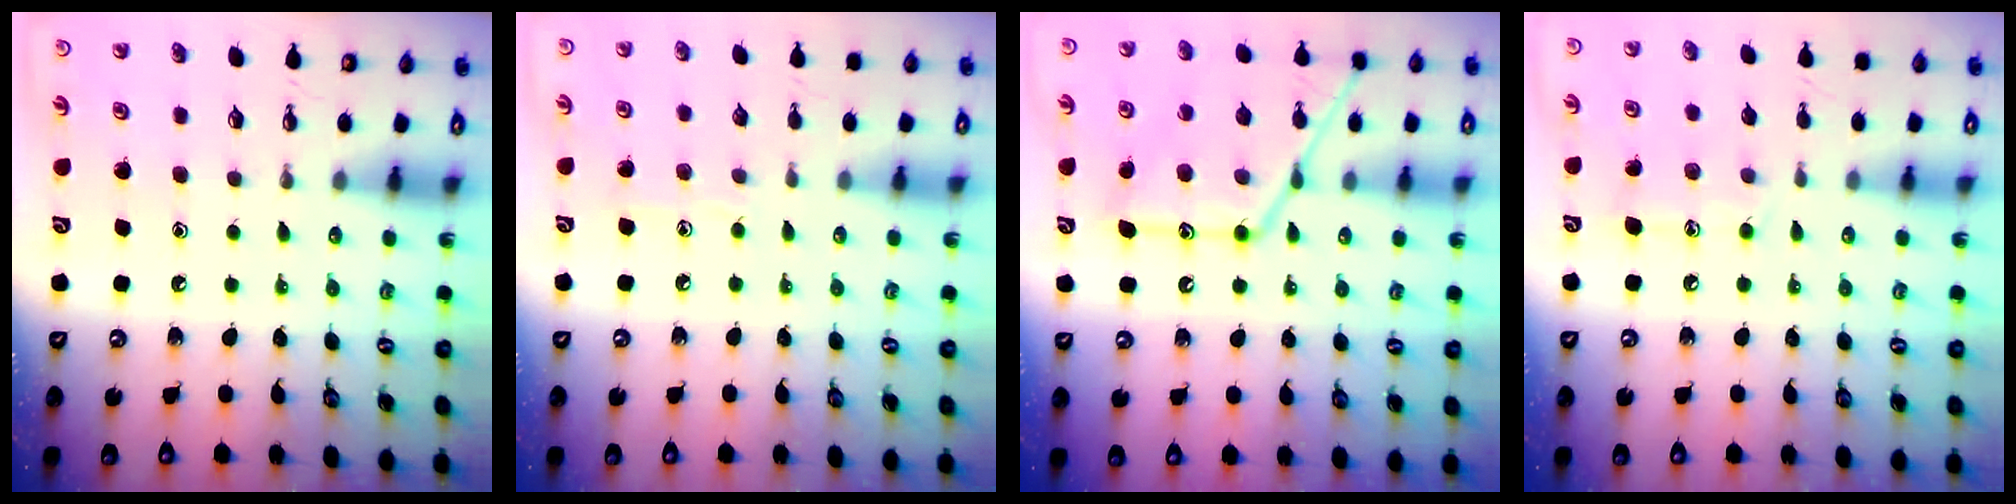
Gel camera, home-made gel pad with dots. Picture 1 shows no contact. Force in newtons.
{"total": 5.1, "press": 5.1, "slide": 0.5}
{"total": 17.3, "press": 17.3, "slide": 1.3}
{"total": 9.3, "press": 9.3, "slide": 0.7}